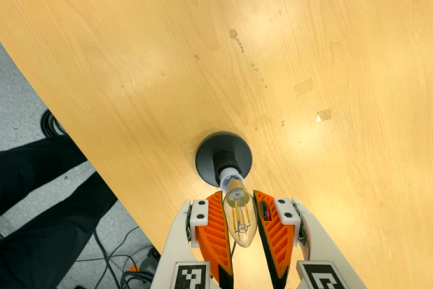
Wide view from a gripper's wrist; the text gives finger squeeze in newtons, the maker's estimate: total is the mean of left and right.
{"total": 12.8, "left": 14.0, "right": 11.7}